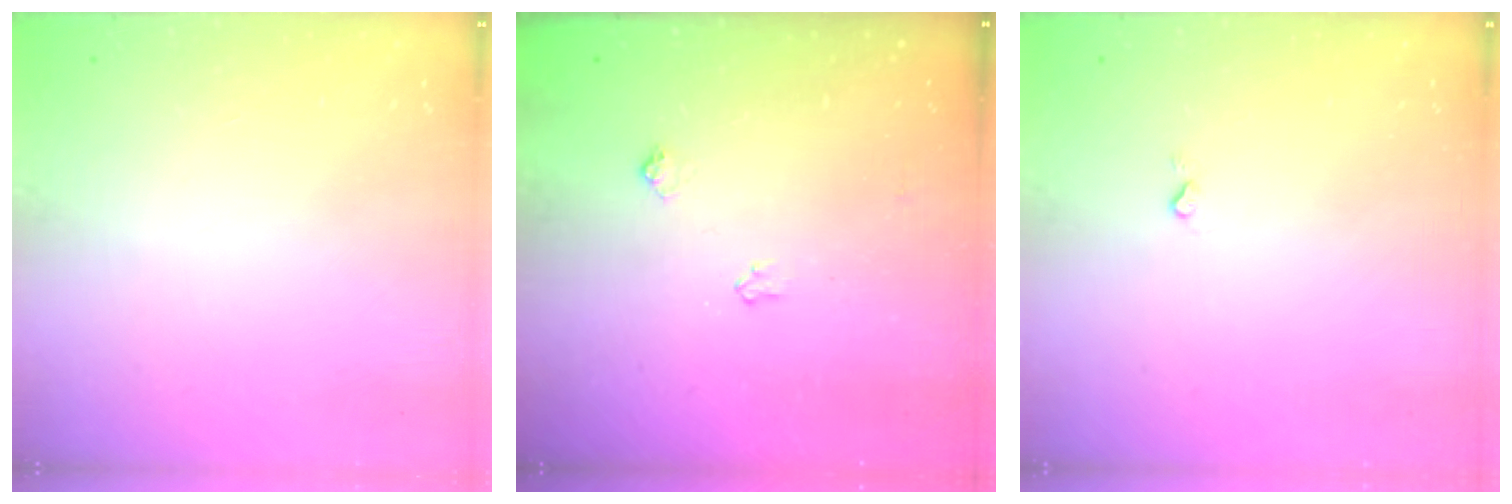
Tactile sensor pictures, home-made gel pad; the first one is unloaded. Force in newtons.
{"total": 5.0, "press": 5.0, "slide": 0.6}
{"total": 2.7, "press": 2.6, "slide": 0.4}